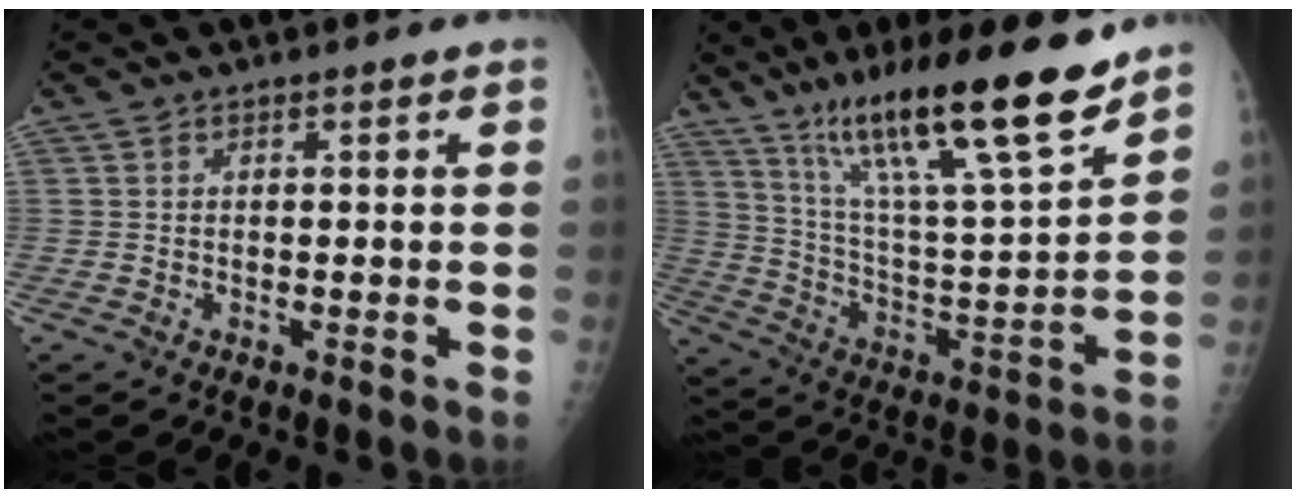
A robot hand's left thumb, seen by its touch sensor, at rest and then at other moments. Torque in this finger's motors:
{"motor_torque": [1.11, 0.49, 1.46, -1.31, 0.22]}